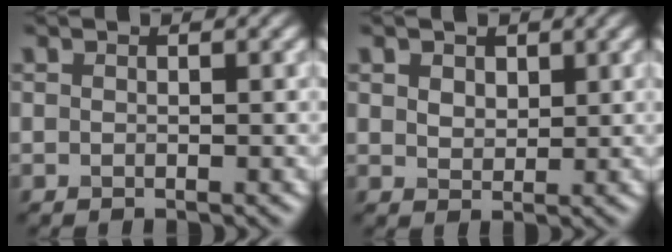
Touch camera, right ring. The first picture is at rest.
{"total": 2.6, "force": [1.5, 1.8, 1.3], "torque": [-0.029, 0.009, 0.018]}